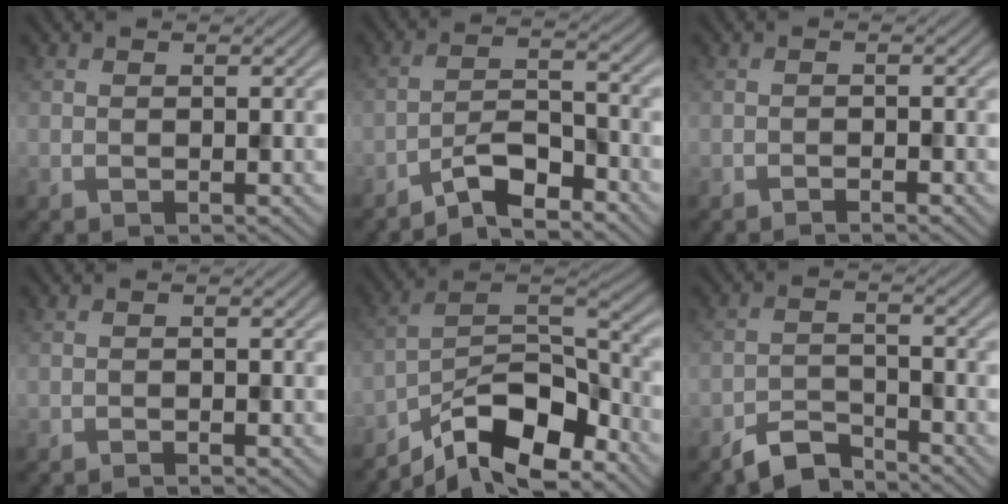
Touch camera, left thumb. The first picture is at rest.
{"total": 5.5, "force": [-4.4, 1.1, 3.1], "torque": [-0.057, 0.007, -0.092]}
{"total": 0.9, "force": [-0.8, 0.0, 0.4], "torque": [-0.006, 0.001, -0.016]}
{"total": 0.6, "force": [-0.5, 0.0, 0.2], "torque": [-0.003, 0.002, -0.011]}
{"total": 12.3, "force": [-9.4, 3.9, 6.8], "torque": [-0.116, 0.000, -0.183]}
{"total": 4.5, "force": [-4.0, 1.3, 1.6], "torque": [-0.028, 0.000, -0.083]}